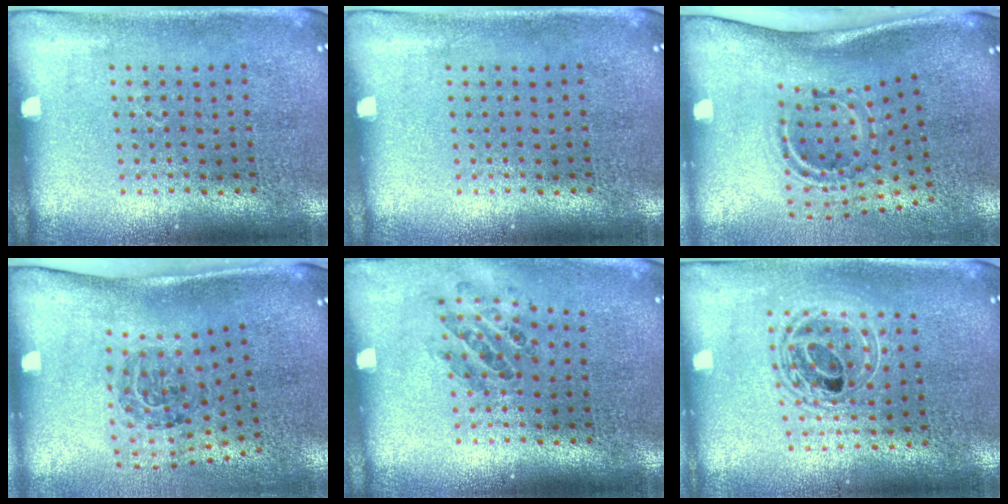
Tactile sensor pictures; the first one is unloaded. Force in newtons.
{"total": 0.0}
{"total": 2.2, "press": 1.2, "slide": 1.8}
{"total": 1.8, "press": 1.1, "slide": 1.4}
{"total": 0.8, "press": 0.8, "slide": 0.1}
{"total": 1.6, "press": 1.4, "slide": 0.9}